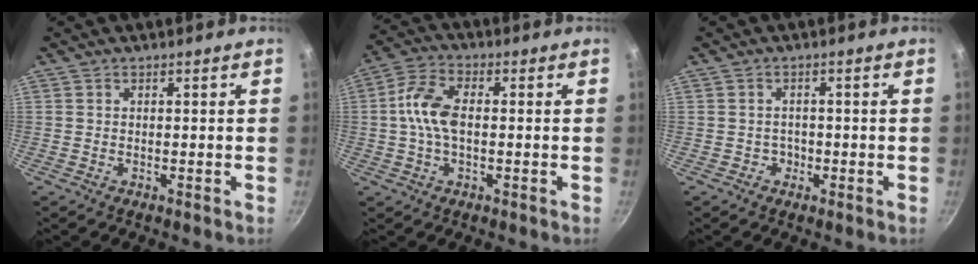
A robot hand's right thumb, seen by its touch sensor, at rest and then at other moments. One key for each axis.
{"total": 8.7, "fx": 0.0, "fy": 4.9, "fz": 7.2, "tx": -0.142, "ty": 0.025, "tz": -0.010}
{"total": 1.6, "fx": -0.6, "fy": 1.5, "fz": 0.2, "tx": 0.014, "ty": 0.008, "tz": -0.006}